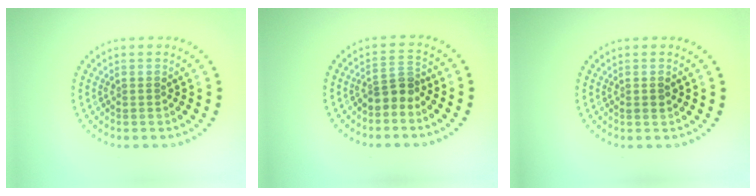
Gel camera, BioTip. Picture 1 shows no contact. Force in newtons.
{"total": 2.3, "press": 1.8, "slide": 1.5}
{"total": 1.0, "press": 1.0, "slide": 0.3}